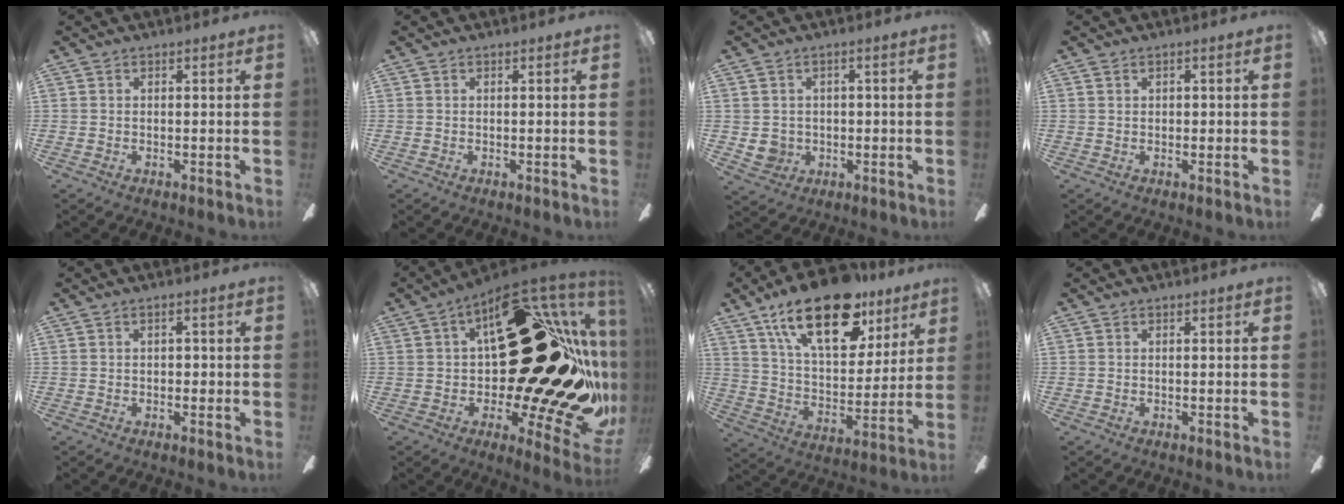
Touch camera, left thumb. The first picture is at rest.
{"total": 0.0}
{"total": 3.9, "force": [0.2, 3.8, 0.8], "torque": [-0.030, 0.006, 0.006]}
{"total": 0.8, "force": [0.2, 0.6, 0.5], "torque": [-0.010, 0.002, 0.004]}
{"total": 1.5, "force": [0.1, 0.8, 1.3], "torque": [-0.026, 0.007, -0.001]}
{"total": 39.1, "force": [7.2, 16.9, 34.6], "torque": [-0.390, -0.098, 0.173]}
{"total": 24.2, "force": [14.8, 11.0, 15.7], "torque": [-0.253, -0.067, 0.254]}
{"total": 0.0}